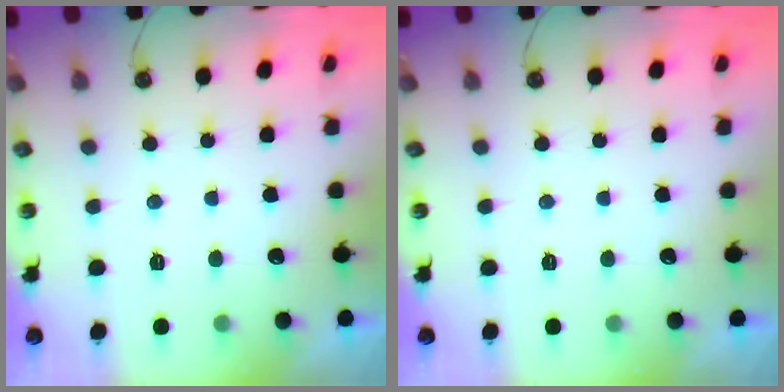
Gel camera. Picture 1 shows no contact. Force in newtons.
{"total": 0.0}